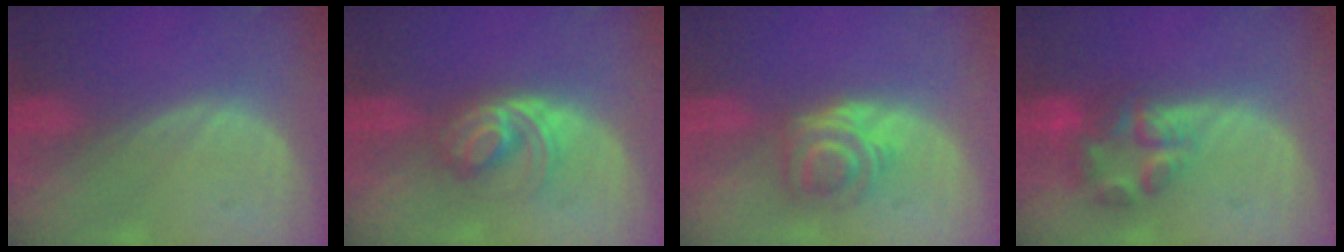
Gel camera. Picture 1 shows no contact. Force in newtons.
{"total": 5.9, "press": 5.1, "slide": 3.0}
{"total": 6.1, "press": 5.0, "slide": 3.5}
{"total": 7.0, "press": 6.1, "slide": 3.4}